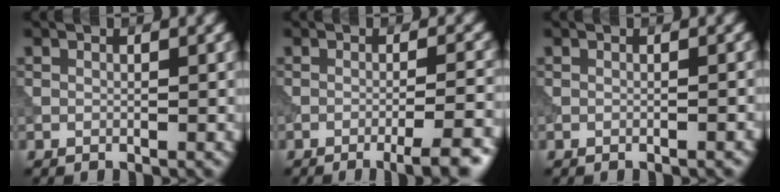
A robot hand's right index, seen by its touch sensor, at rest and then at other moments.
{"total": 5.6, "force": [-3.1, 1.1, 4.5], "torque": [-0.055, 0.010, -0.046]}
{"total": 0.8, "force": [-0.5, 0.1, 0.6], "torque": [-0.005, 0.003, -0.009]}